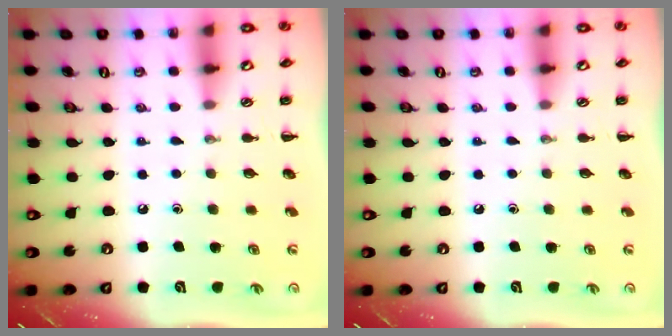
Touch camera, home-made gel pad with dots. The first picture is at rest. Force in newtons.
{"total": 0.0}